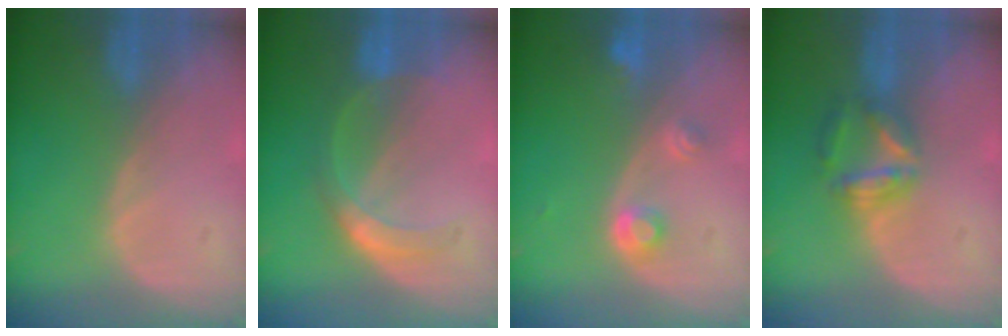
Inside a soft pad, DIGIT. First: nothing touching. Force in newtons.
{"total": 5.7, "press": 5.1, "slide": 2.7}
{"total": 2.9, "press": 2.9, "slide": 0.5}
{"total": 5.7, "press": 5.4, "slide": 2.0}